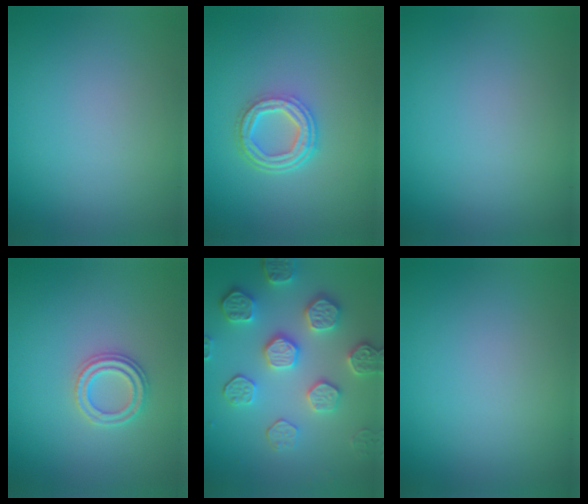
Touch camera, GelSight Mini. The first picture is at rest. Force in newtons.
{"total": 4.1, "press": 3.0, "slide": 2.7}
{"total": 0.0}
{"total": 2.3, "press": 2.3, "slide": 0.4}
{"total": 5.6, "press": 5.0, "slide": 2.5}
{"total": 0.0}